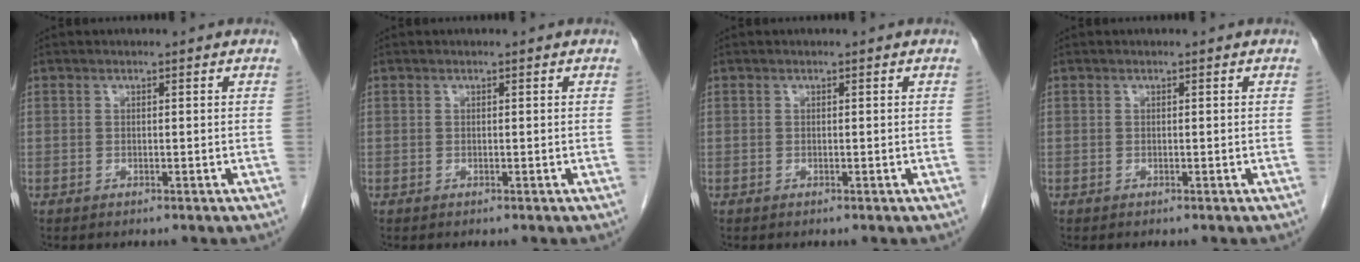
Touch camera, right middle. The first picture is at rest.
{"total": 0.0}
{"total": 0.0}
{"total": 0.0}